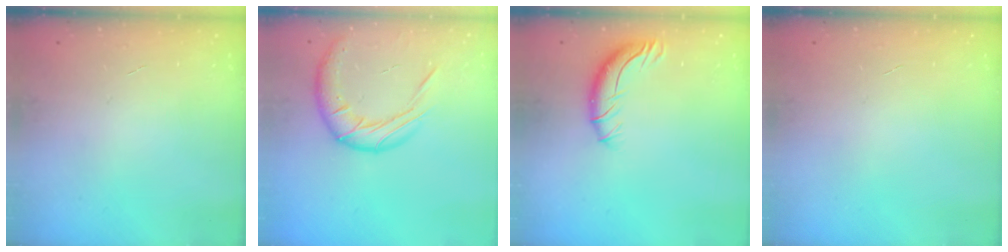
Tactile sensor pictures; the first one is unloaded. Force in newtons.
{"total": 15.9, "press": 15.7, "slide": 2.6}
{"total": 8.7, "press": 8.6, "slide": 1.1}
{"total": 0.0}